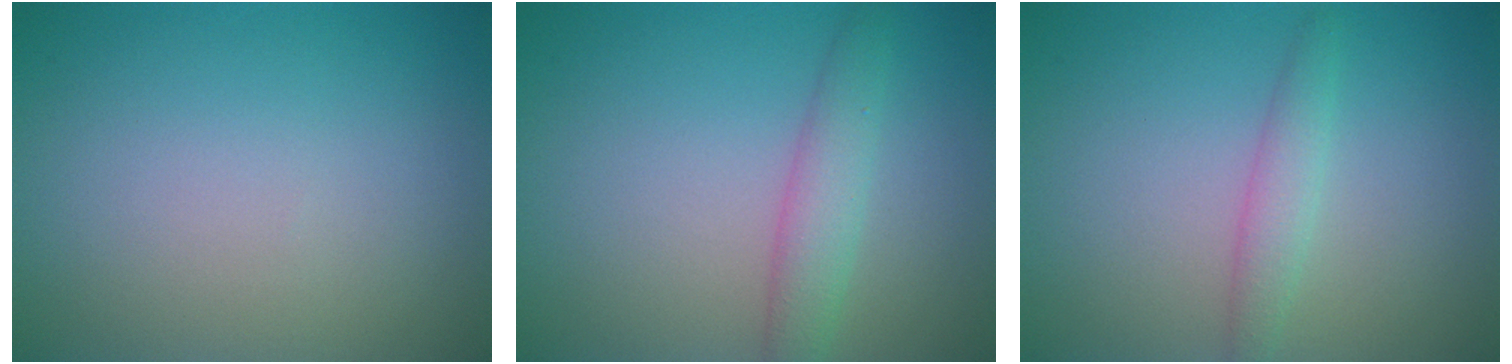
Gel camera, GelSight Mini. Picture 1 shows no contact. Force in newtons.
{"total": 2.7, "press": 2.6, "slide": 0.2}
{"total": 1.9, "press": 1.9, "slide": 0.1}